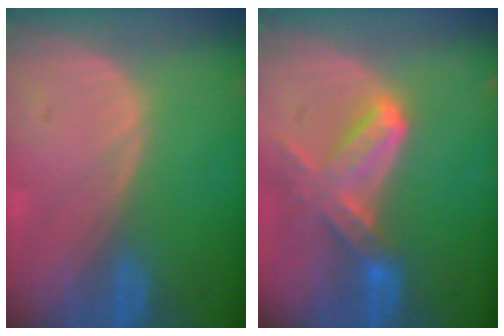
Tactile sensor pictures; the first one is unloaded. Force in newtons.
{"total": 7.2, "press": 6.7, "slide": 2.8}